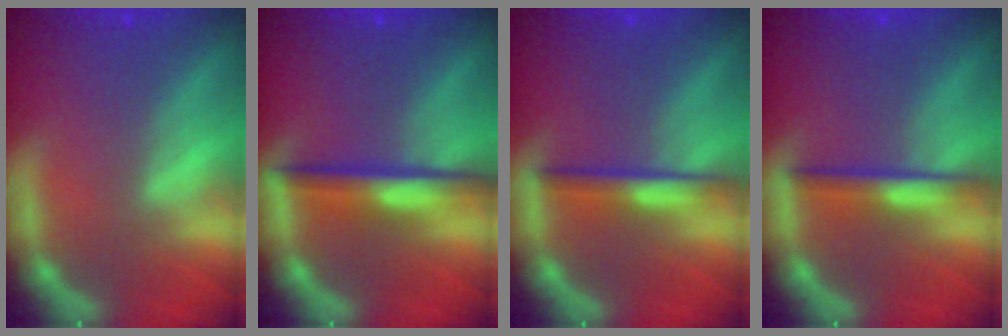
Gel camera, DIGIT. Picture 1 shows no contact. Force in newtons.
{"total": 4.0}
{"total": 3.0}
{"total": 3.0}